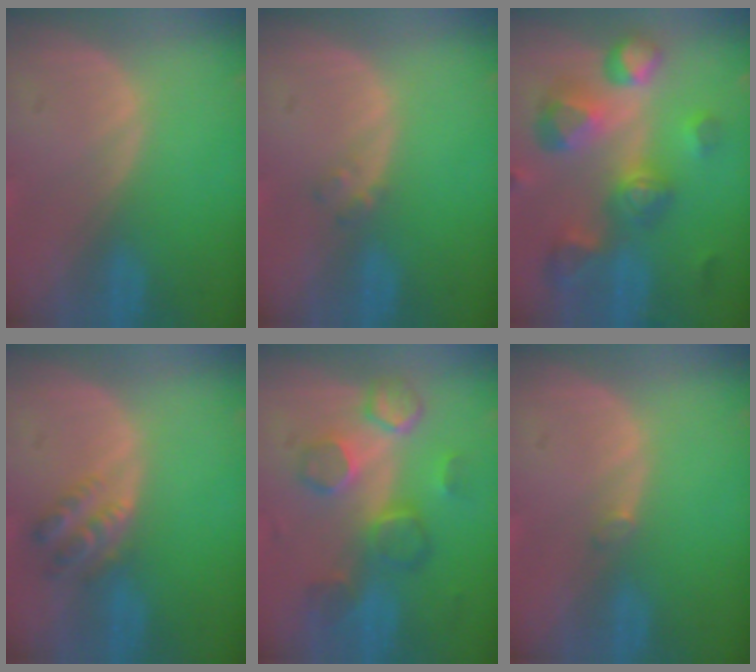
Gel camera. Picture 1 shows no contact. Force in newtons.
{"total": 1.2, "press": 1.2, "slide": 0.2}
{"total": 11.2, "press": 10.0, "slide": 5.0}
{"total": 4.6, "press": 3.8, "slide": 2.5}
{"total": 8.5, "press": 7.8, "slide": 3.5}
{"total": 0.6, "press": 0.6, "slide": 0.1}